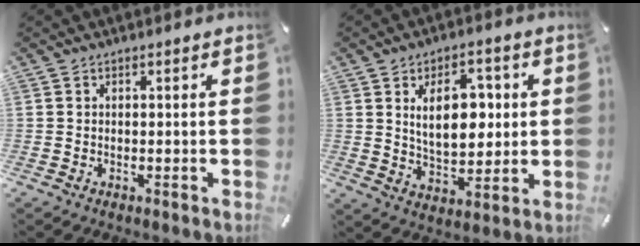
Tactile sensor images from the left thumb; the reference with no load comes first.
{"total": 12.6, "force": [3.0, 7.7, 9.5], "torque": [-0.149, 0.002, 0.048]}